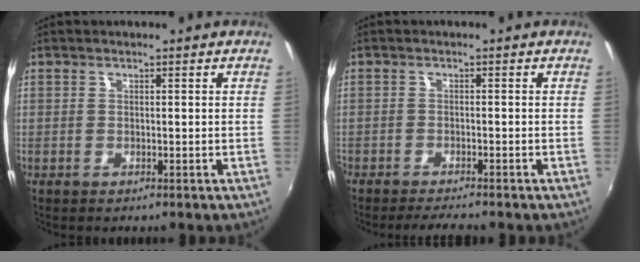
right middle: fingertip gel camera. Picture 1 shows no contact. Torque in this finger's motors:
{"motor_torque": [0.47, -0.43, 0.17, 0.08]}